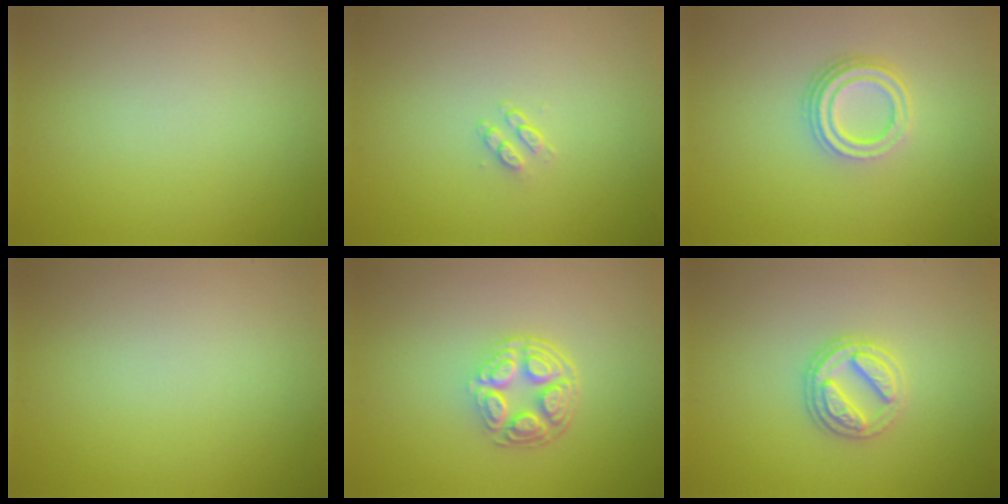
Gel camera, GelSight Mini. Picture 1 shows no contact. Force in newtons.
{"total": 1.1, "press": 0.7, "slide": 0.8}
{"total": 3.5, "press": 2.5, "slide": 2.4}
{"total": 0.0}
{"total": 4.5, "press": 3.2, "slide": 3.1}
{"total": 2.9, "press": 2.8, "slide": 0.9}